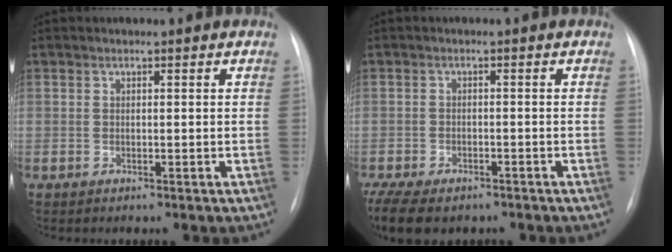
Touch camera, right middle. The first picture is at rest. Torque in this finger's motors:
{"motor_torque": [0.78, -0.82, 0.12, 0.05]}